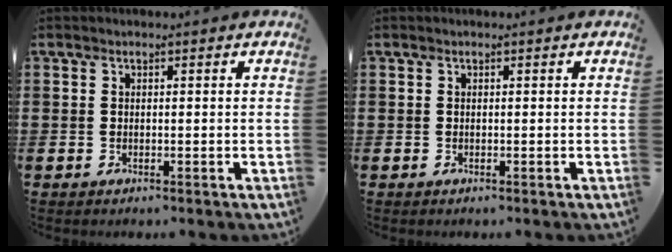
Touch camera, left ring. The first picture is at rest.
{"total": 0.0}